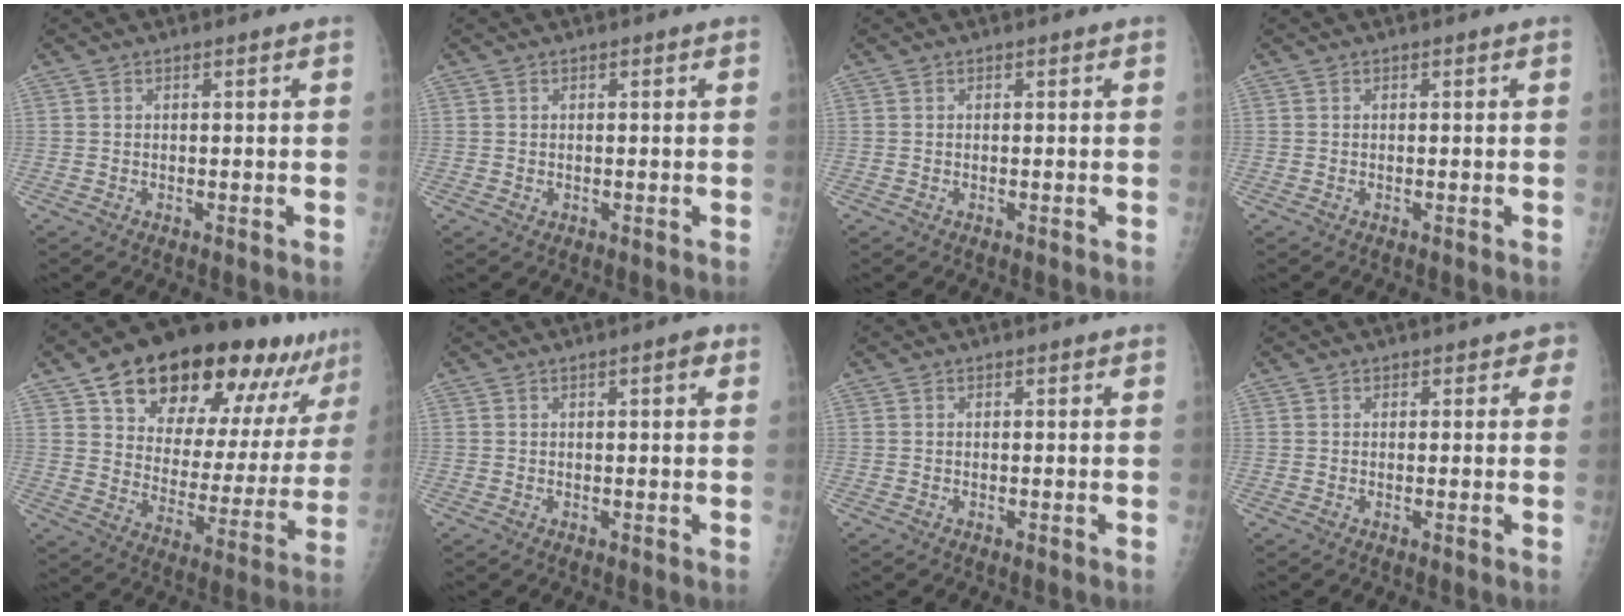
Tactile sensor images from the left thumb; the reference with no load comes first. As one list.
[{"total": 0.5, "force": [0.0, 0.5, 0.1], "torque": [0.000, 0.001, 0.000]}, {"total": 0.0}, {"total": 0.0}, {"total": 26.4, "force": [16.5, 11.6, 17.0], "torque": [-0.213, -0.037, 0.253]}, {"total": 2.2, "force": [0.9, 0.6, 1.9], "torque": [-0.023, 0.001, 0.009]}, {"total": 0.0}, {"total": 1.6, "force": [0.7, 1.3, 0.5], "torque": [0.018, 0.002, 0.000]}]